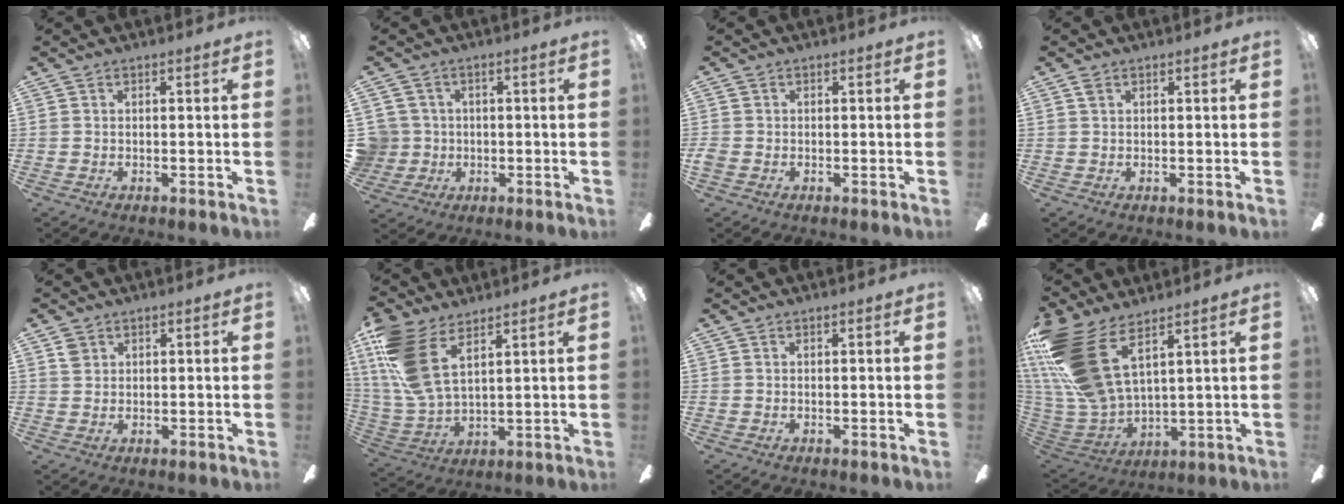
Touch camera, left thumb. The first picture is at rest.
{"total": 5.9, "force": [0.2, 5.8, 0.8], "torque": [-0.040, 0.006, 0.009]}
{"total": 1.4, "force": [-0.7, 1.0, 0.5], "torque": [-0.007, 0.002, -0.012]}
{"total": 0.9, "force": [0.5, 0.4, 0.6], "torque": [-0.013, 0.004, 0.008]}
{"total": 1.9, "force": [1.2, 1.4, 0.5], "torque": [0.006, -0.009, 0.021]}
{"total": 15.6, "force": [8.2, 7.1, 11.2], "torque": [-0.262, -0.039, 0.150]}
{"total": 0.0}
{"total": 22.8, "force": [11.3, 10.9, 16.5], "torque": [-0.382, -0.055, 0.207]}